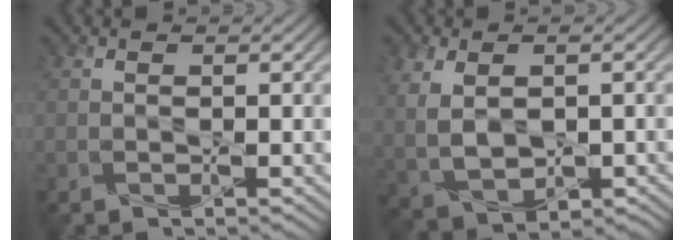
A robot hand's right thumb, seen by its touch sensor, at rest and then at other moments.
{"total": 7.0, "force": [0.7, 4.4, 5.3], "torque": [-0.124, -0.012, 0.023]}